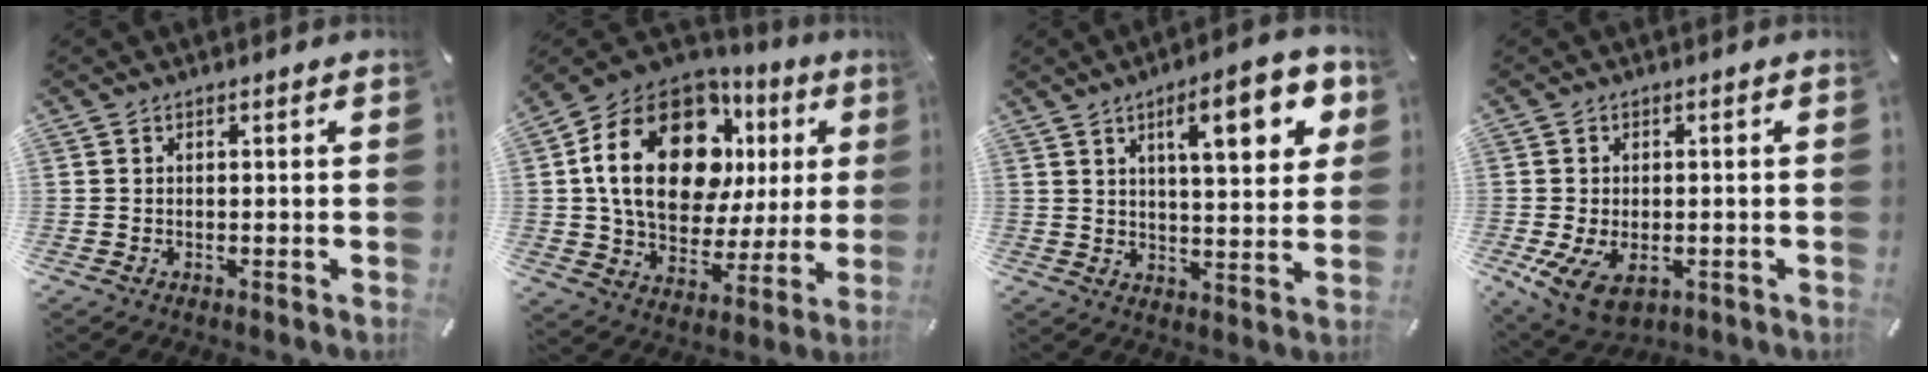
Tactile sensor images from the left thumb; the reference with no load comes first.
{"total": 24.0, "force": [8.7, 15.2, 16.3], "torque": [-0.286, -0.032, 0.148]}
{"total": 14.3, "force": [6.4, 4.7, 12.0], "torque": [-0.164, -0.019, 0.094]}
{"total": 6.7, "force": [-1.6, 4.5, 4.7], "torque": [-0.103, -0.003, -0.026]}